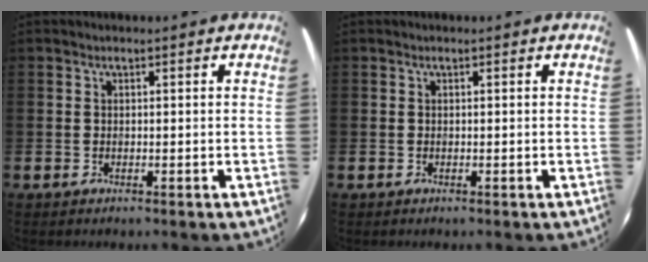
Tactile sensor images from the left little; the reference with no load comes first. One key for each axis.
{"total": 0.0}